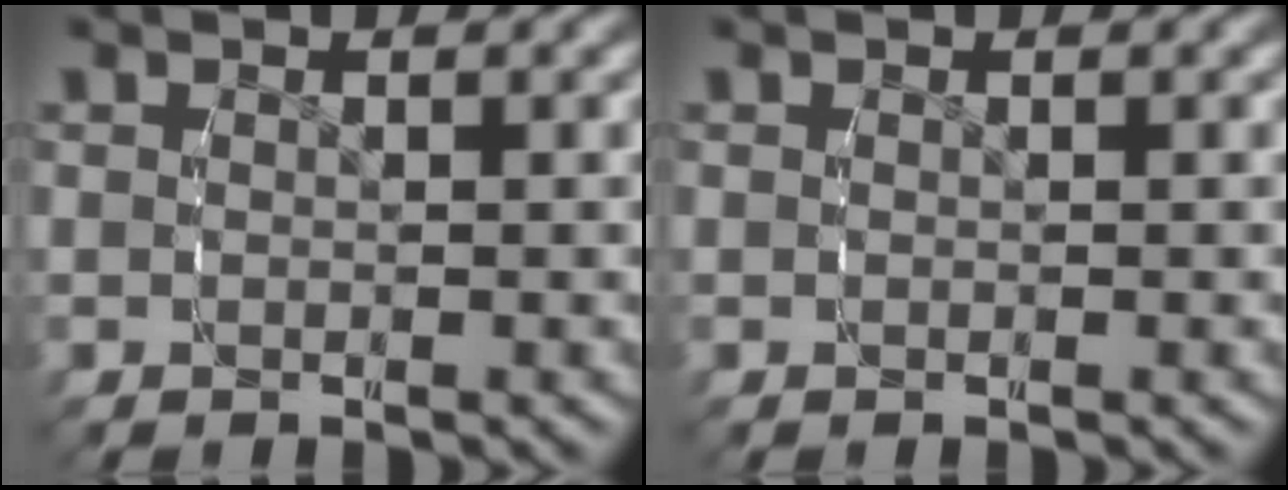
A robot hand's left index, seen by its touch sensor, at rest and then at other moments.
{"total": 0.0}